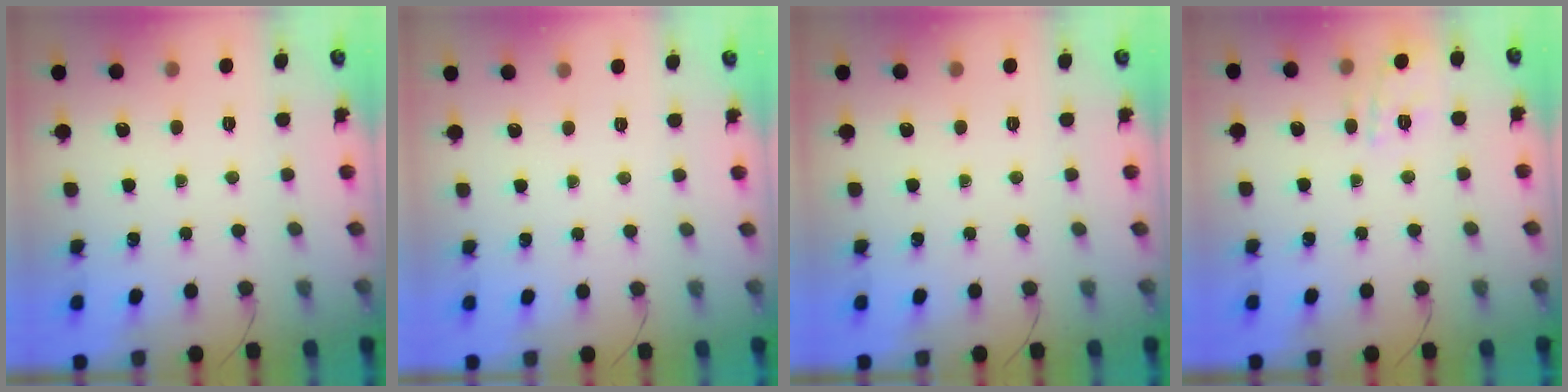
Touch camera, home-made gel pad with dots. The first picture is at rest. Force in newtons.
{"total": 2.5, "press": 2.4, "slide": 0.5}
{"total": 0.0}
{"total": 2.9, "press": 2.7, "slide": 1.2}